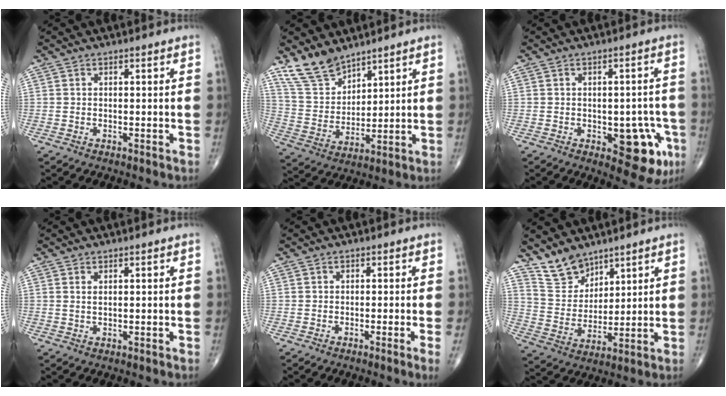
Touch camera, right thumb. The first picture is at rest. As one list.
[{"total": 9.7, "force": [7.9, 4.4, 3.4], "torque": [-0.055, -0.043, 0.172]}, {"total": 10.3, "force": [-3.6, 5.0, 8.3], "torque": [-0.057, 0.009, -0.037]}, {"total": 0.9, "force": [0.5, 0.3, 0.7], "torque": [-0.013, -0.005, 0.011]}, {"total": 1.8, "force": [-0.7, -0.5, 1.5], "torque": [-0.029, -0.005, -0.013]}, {"total": 8.3, "force": [6.8, 4.2, 2.1], "torque": [-0.020, -0.050, 0.147]}]